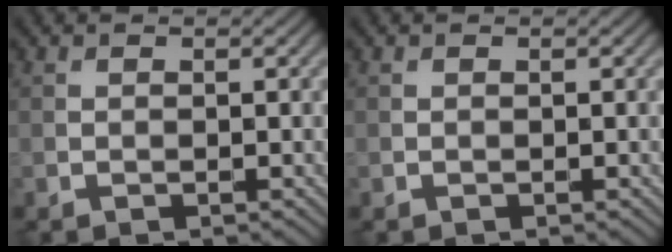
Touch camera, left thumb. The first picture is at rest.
{"total": 0.0}